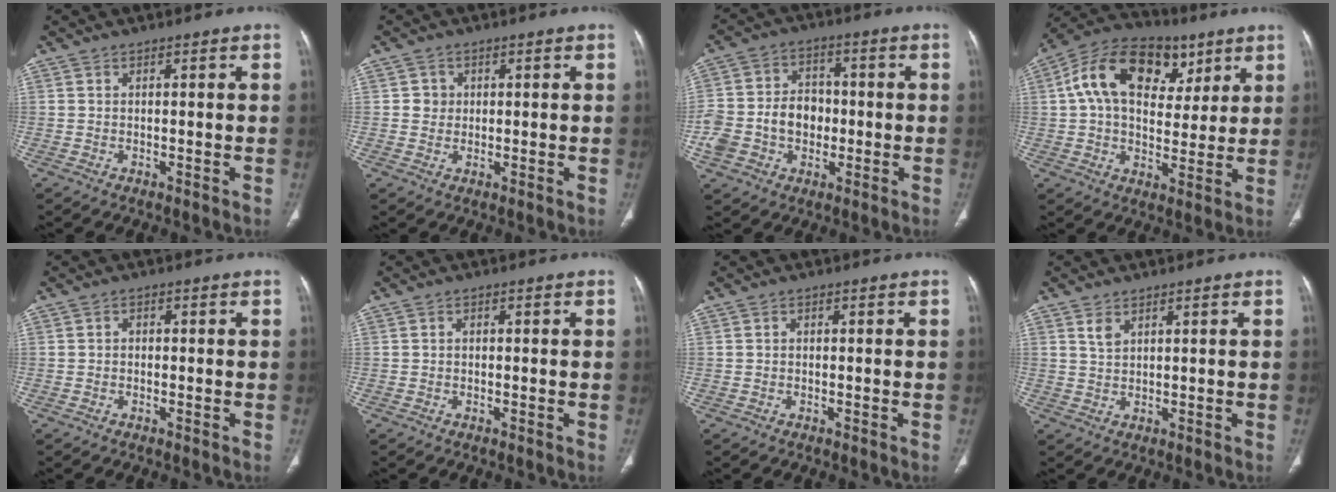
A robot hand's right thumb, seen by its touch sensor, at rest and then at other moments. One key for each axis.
{"total": 2.4, "fx": 0.3, "fy": 2.3, "fz": 0.6, "tx": 0.007, "ty": 0.003, "tz": 0.004}
{"total": 13.7, "fx": -2.3, "fy": 10.8, "fz": 8.1, "tx": -0.133, "ty": 0.034, "tz": -0.039}
{"total": 18.9, "fx": 6.8, "fy": 12.5, "fz": 12.4, "tx": -0.181, "ty": 0.008, "tz": 0.104}
{"total": 1.2, "fx": -0.3, "fy": 1.0, "fz": 0.6, "tx": -0.001, "ty": 0.004, "tz": -0.009}
{"total": 0.9, "fx": -0.2, "fy": 0.7, "fz": 0.5, "tx": -0.003, "ty": 0.003, "tz": -0.006}
{"total": 0.7, "fx": -0.2, "fy": 0.6, "fz": 0.3, "tx": -0.002, "ty": 0.002, "tz": -0.007}
{"total": 2.2, "fx": 1.3, "fy": 1.3, "fz": 1.2, "tx": -0.021, "ty": -0.005, "tz": 0.032}